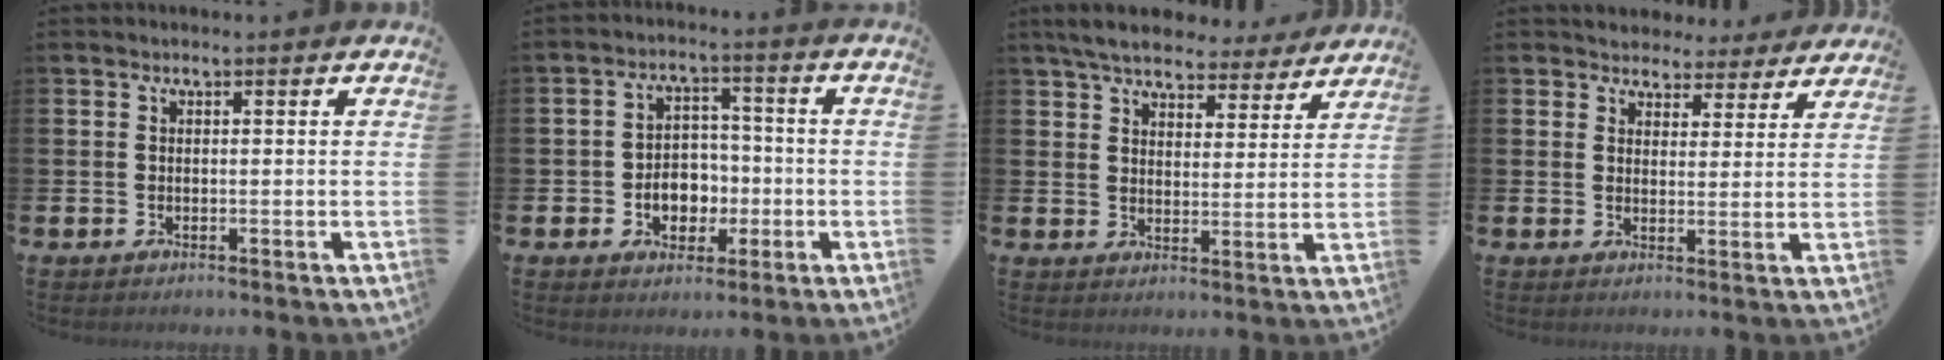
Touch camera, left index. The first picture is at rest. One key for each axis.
{"total": 5.0, "fx": -1.3, "fy": 4.2, "fz": 2.4, "tx": -0.032, "ty": 0.001, "tz": -0.033}
{"total": 6.3, "fx": 5.9, "fy": 1.7, "fz": 1.4, "tx": -0.051, "ty": -0.029, "tz": 0.105}
{"total": 4.2, "fx": 3.8, "fy": 1.8, "fz": 0.2, "tx": -0.010, "ty": -0.030, "tz": 0.063}